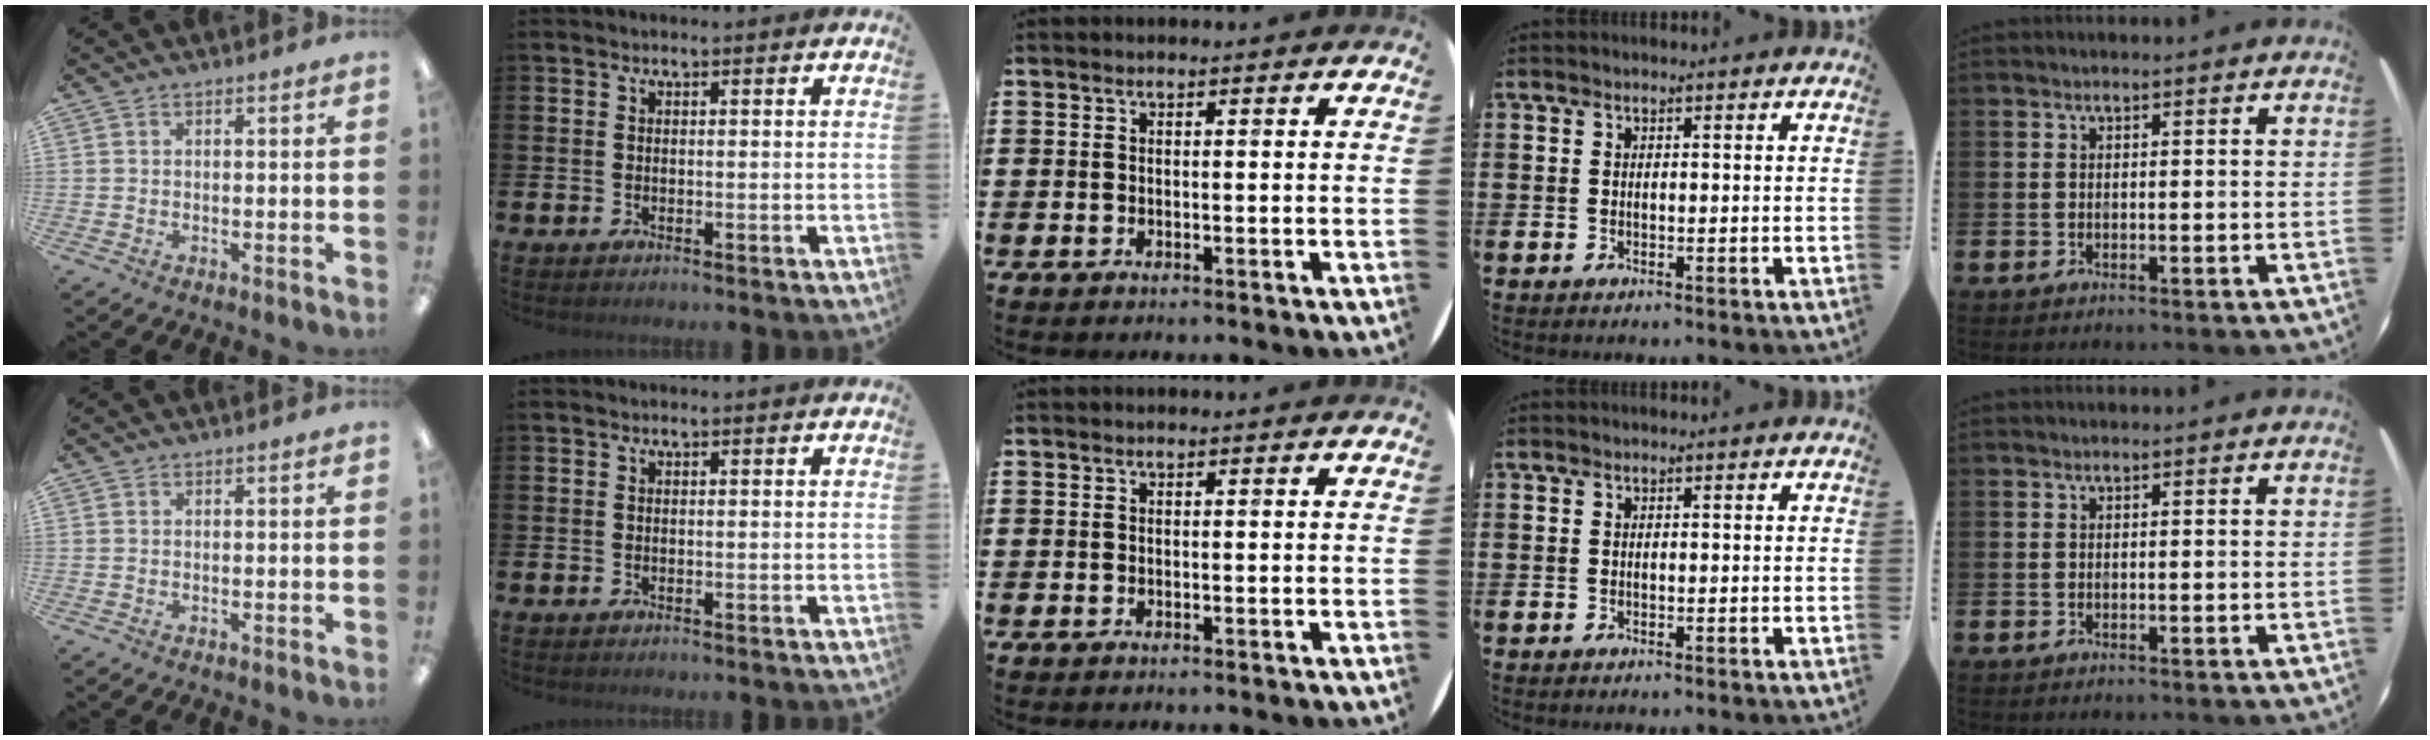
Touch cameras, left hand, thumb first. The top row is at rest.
{}